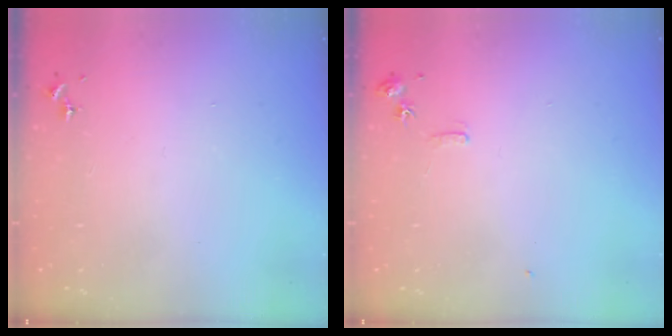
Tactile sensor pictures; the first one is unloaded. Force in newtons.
{"total": 6.2, "press": 6.2, "slide": 0.8}